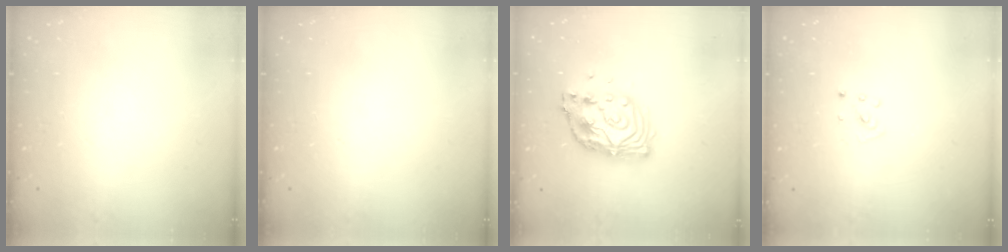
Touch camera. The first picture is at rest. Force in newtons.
{"total": 0.0}
{"total": 11.8, "press": 11.7, "slide": 1.0}
{"total": 3.7, "press": 3.7, "slide": 0.4}